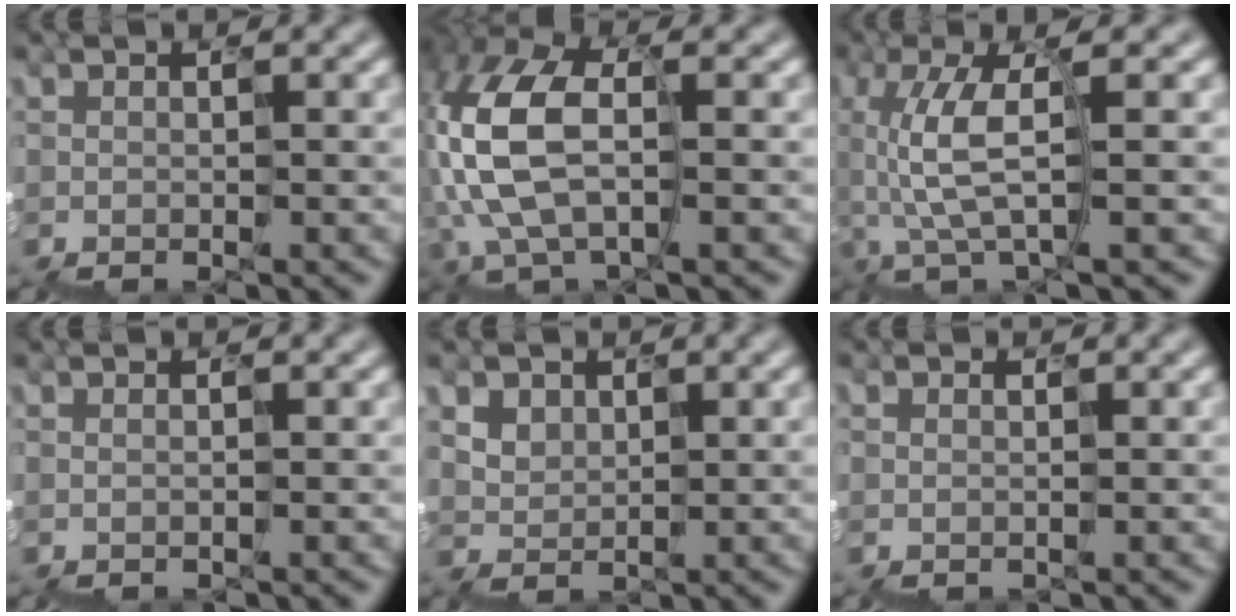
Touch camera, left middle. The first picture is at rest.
{"total": 5.4, "force": [0.0, 3.1, 4.4], "torque": [-0.156, 0.011, -0.008]}
{"total": 2.8, "force": [-1.4, 0.4, 2.3], "torque": [-0.094, 0.005, -0.038]}
{"total": 0.0}
{"total": 2.9, "force": [2.0, 1.3, -1.5], "torque": [-0.005, 0.019, 0.038]}
{"total": 0.8, "force": [0.0, -0.2, -0.8], "torque": [0.007, 0.001, 0.000]}